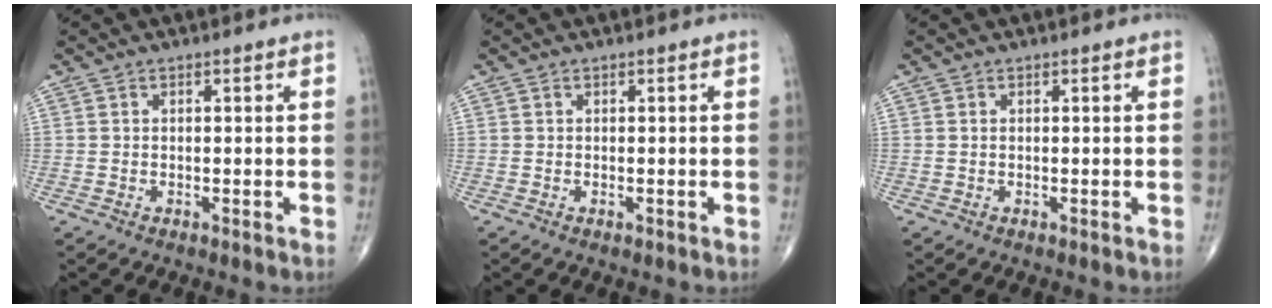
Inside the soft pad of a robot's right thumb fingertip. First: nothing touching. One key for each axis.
{"total": 0.0}
{"total": 0.0}